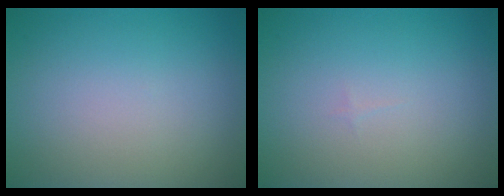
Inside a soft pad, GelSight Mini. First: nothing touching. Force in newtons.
{"total": 0.0}